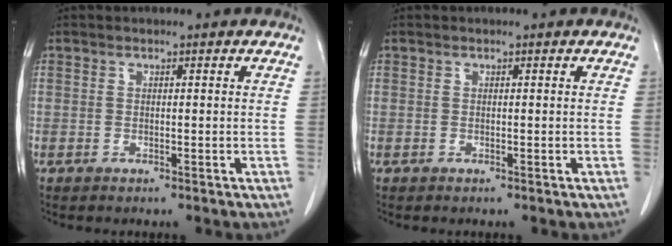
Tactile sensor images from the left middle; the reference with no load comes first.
{"total": 0.0}